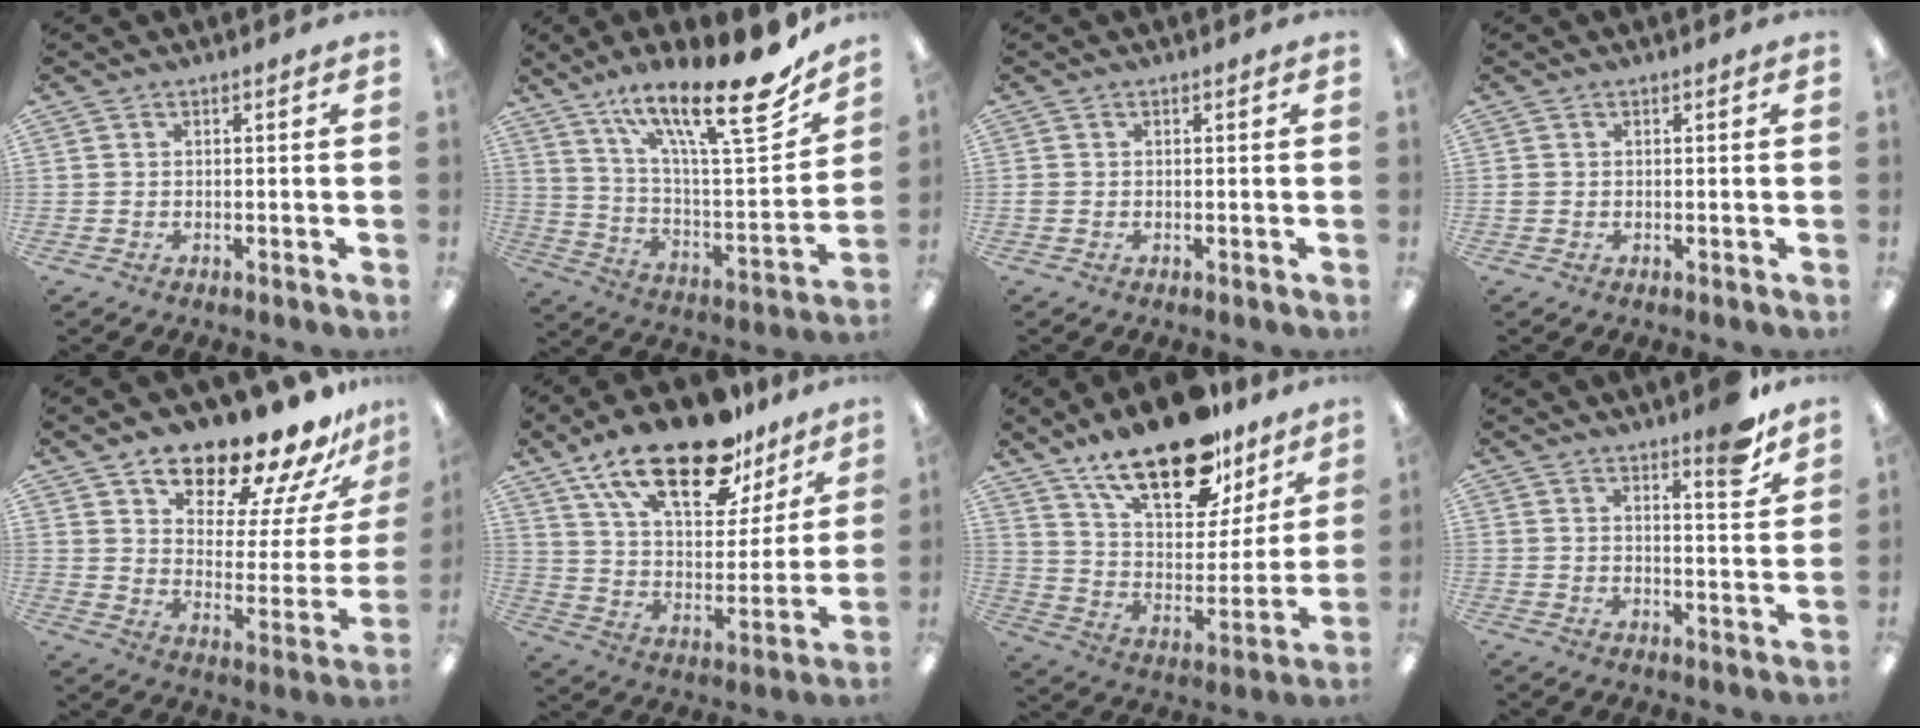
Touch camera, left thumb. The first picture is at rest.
{"total": 23.6, "force": [16.1, 5.6, 16.3], "torque": [-0.241, -0.110, 0.257]}
{"total": 0.5, "force": [-0.1, 0.5, 0.2], "torque": [-0.004, 0.003, -0.003]}
{"total": 0.6, "force": [0.1, 0.6, 0.1], "torque": [-0.001, 0.004, 0.000]}
{"total": 19.0, "force": [16.8, 5.6, 6.8], "torque": [-0.096, -0.142, 0.279]}
{"total": 23.4, "force": [15.9, 9.7, 14.2], "torque": [-0.237, -0.090, 0.274]}
{"total": 24.3, "force": [16.8, 10.5, 14.2], "torque": [-0.229, -0.101, 0.292]}
{"total": 7.5, "force": [6.0, 1.5, 4.2], "torque": [-0.044, -0.044, 0.095]}